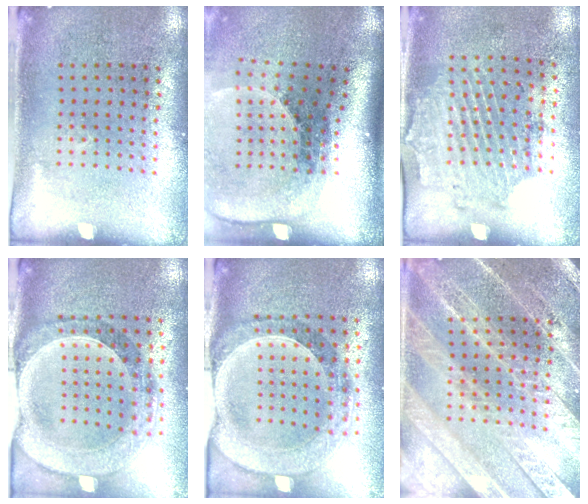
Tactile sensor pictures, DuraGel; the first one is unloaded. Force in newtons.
{"total": 2.7, "press": 1.9, "slide": 2.0}
{"total": 1.7, "press": 1.2, "slide": 1.1}
{"total": 1.4, "press": 1.3, "slide": 0.4}
{"total": 1.5, "press": 1.4, "slide": 0.4}
{"total": 4.0, "press": 3.9, "slide": 0.6}